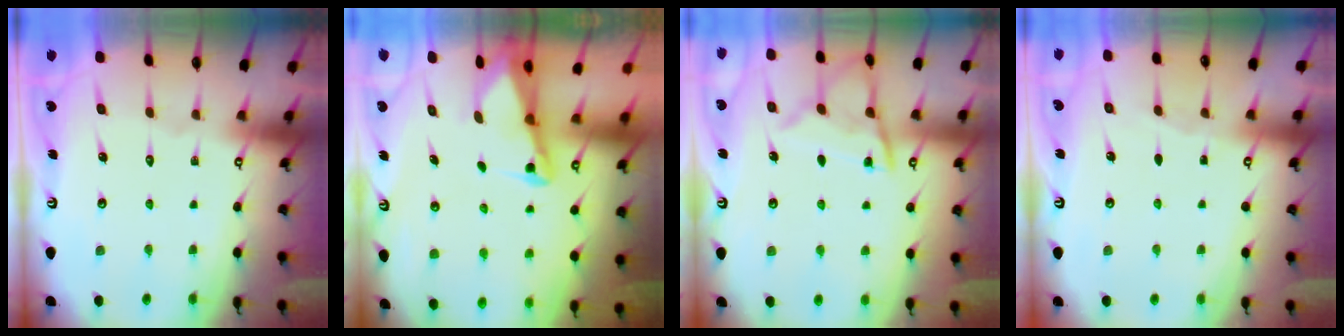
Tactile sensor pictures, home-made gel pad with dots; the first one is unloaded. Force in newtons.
{"total": 2.7, "press": 2.6, "slide": 0.6}
{"total": 11.2, "press": 11.2, "slide": 1.1}
{"total": 2.5, "press": 2.5, "slide": 0.4}